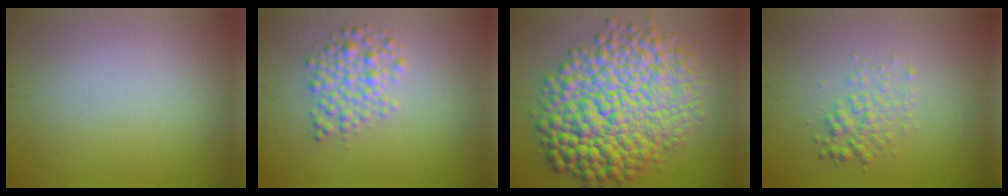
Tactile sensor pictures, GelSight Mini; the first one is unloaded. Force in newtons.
{"total": 3.2, "press": 3.2, "slide": 0.2}
{"total": 13.8, "press": 13.8, "slide": 0.0}
{"total": 2.2, "press": 2.2, "slide": 0.0}